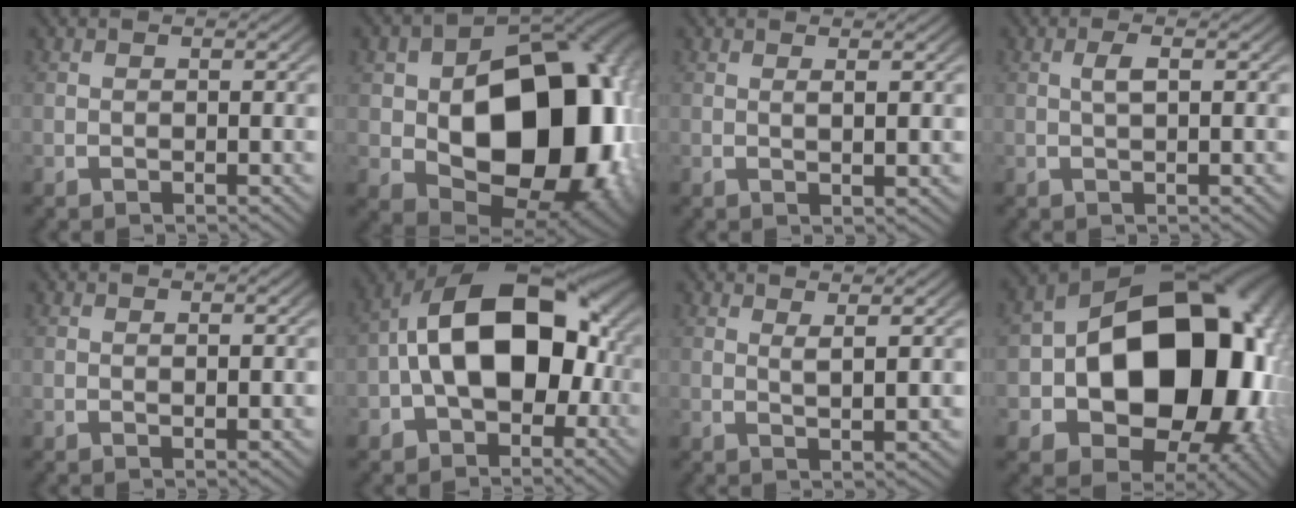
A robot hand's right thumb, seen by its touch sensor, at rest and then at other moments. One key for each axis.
{"total": 25.8, "fx": -1.6, "fy": 16.7, "fz": 19.6, "tx": -0.331, "ty": -0.095, "tz": 0.024}
{"total": 1.2, "fx": 0.7, "fy": 0.2, "fz": 1.0, "tx": -0.016, "ty": -0.002, "tz": 0.015}
{"total": 1.5, "fx": 0.3, "fy": 0.4, "fz": 1.4, "tx": -0.029, "ty": 0.004, "tz": 0.009}
{"total": 0.5, "fx": 0.3, "fy": 0.1, "fz": 0.4, "tx": -0.006, "ty": -0.002, "tz": 0.007}
{"total": 14.0, "fx": -0.8, "fy": 9.1, "fz": 10.6, "tx": -0.189, "ty": -0.032, "tz": 0.003}
{"total": 2.4, "fx": 1.9, "fy": 0.3, "fz": 1.4, "tx": -0.025, "ty": -0.003, "tz": 0.037}
{"total": 28.4, "fx": -1.3, "fy": 19.2, "fz": 20.9, "tx": -0.353, "ty": -0.097, "tz": 0.016}